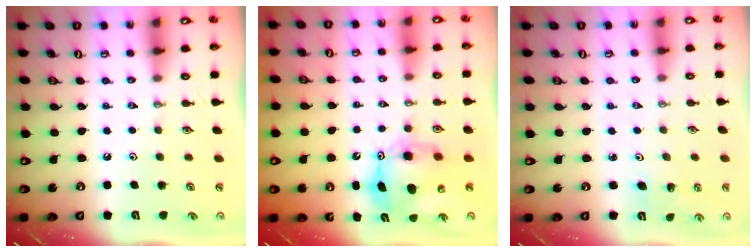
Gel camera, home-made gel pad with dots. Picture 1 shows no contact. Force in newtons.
{"total": 10.8, "press": 10.8, "slide": 0.9}
{"total": 2.0, "press": 2.0, "slide": 0.2}